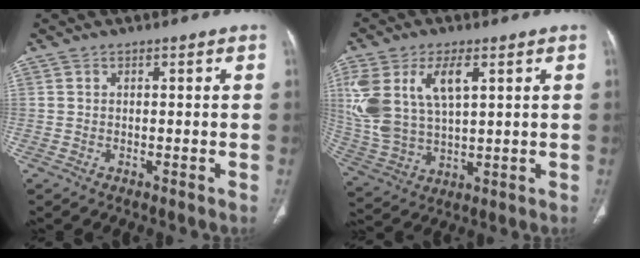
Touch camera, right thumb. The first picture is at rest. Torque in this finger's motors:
{"motor_torque": [1.55, 1.67, 1.87, 0.54, 0.43]}